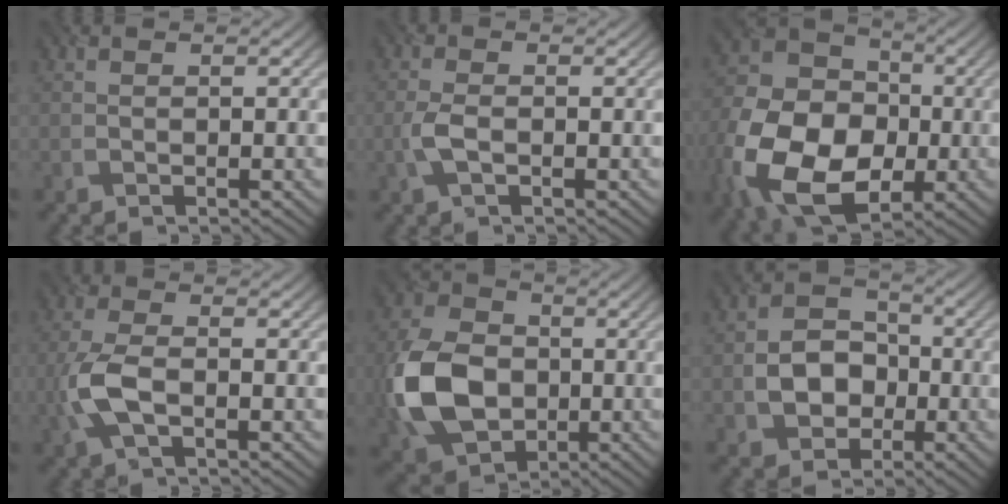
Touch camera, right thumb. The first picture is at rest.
{"total": 2.7, "force": [-0.8, 1.2, 2.3], "torque": [-0.059, -0.001, -0.021]}
{"total": 18.2, "force": [-5.2, 13.0, 11.5], "torque": [-0.278, -0.052, -0.093]}
{"total": 5.6, "force": [-1.5, 2.6, 4.8], "torque": [-0.123, -0.001, -0.038]}
{"total": 12.8, "force": [-2.1, 9.5, 8.3], "torque": [-0.206, -0.004, -0.051]}
{"total": 6.3, "force": [-1.3, 5.1, 3.5], "torque": [-0.063, 0.001, -0.033]}